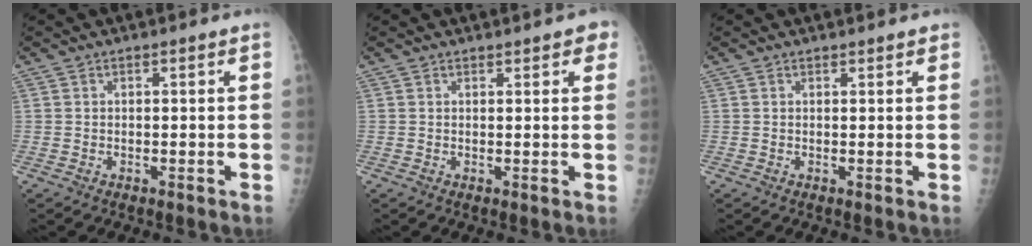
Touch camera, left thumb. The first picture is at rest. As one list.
[{"total": 3.2, "force": [2.2, 1.4, 1.9], "torque": [-0.001, -0.005, 0.025]}, {"total": 1.5, "force": [1.3, 0.6, 0.5], "torque": [0.005, -0.002, 0.013]}]